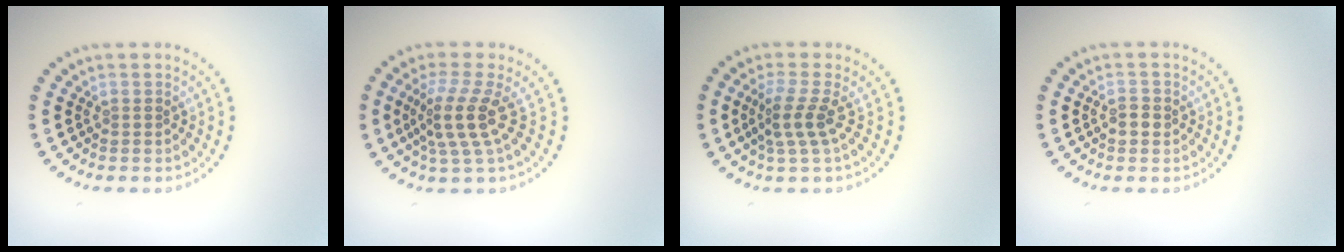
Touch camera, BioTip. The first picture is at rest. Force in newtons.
{"total": 3.9, "press": 2.8, "slide": 2.6}
{"total": 2.5, "press": 1.9, "slide": 1.7}
{"total": 1.3, "press": 1.3, "slide": 0.1}